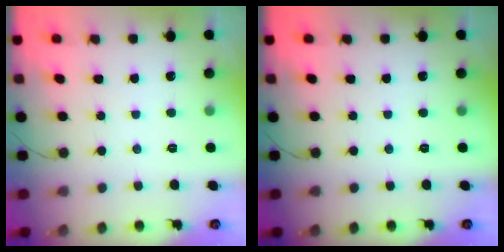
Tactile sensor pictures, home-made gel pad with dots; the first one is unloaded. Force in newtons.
{"total": 0.0}